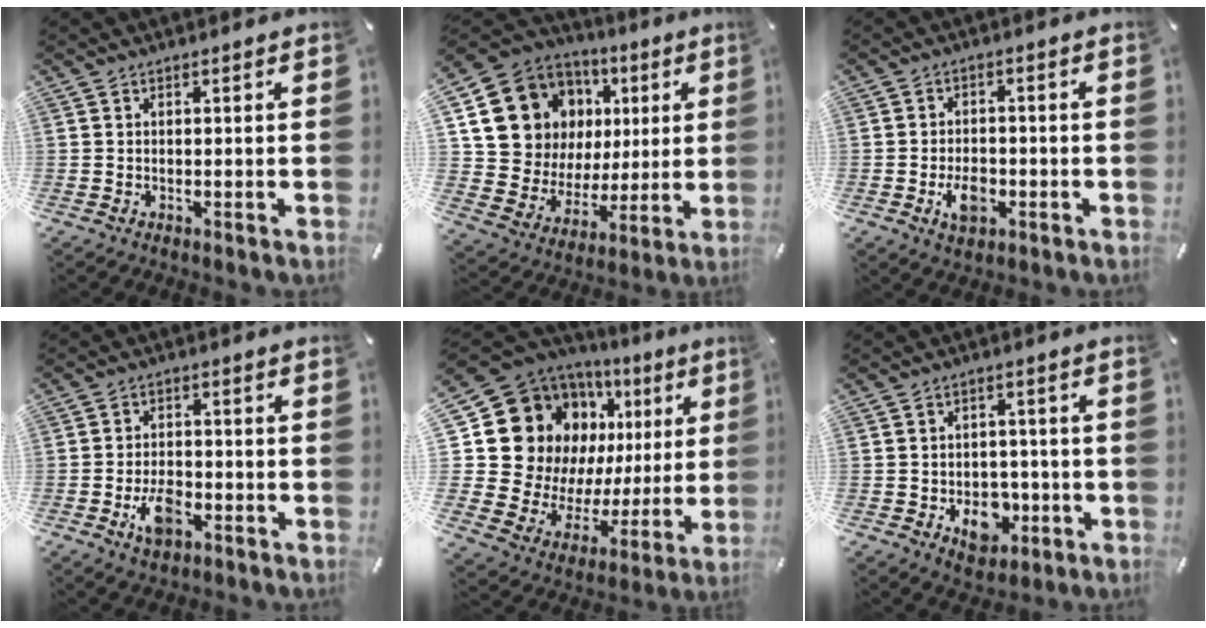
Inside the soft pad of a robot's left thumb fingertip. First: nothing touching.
{"total": 13.5, "force": [5.4, 11.9, 3.6], "torque": [-0.060, -0.048, 0.115]}
{"total": 6.2, "force": [-2.0, 4.1, 4.1], "torque": [-0.078, 0.005, -0.038]}
{"total": 7.2, "force": [-2.9, 4.4, 4.9], "torque": [-0.095, 0.009, -0.054]}
{"total": 22.1, "force": [9.5, 16.2, 11.6], "torque": [-0.204, -0.075, 0.201]}
{"total": 9.3, "force": [-3.1, 7.1, 5.2], "torque": [-0.061, 0.016, -0.051]}